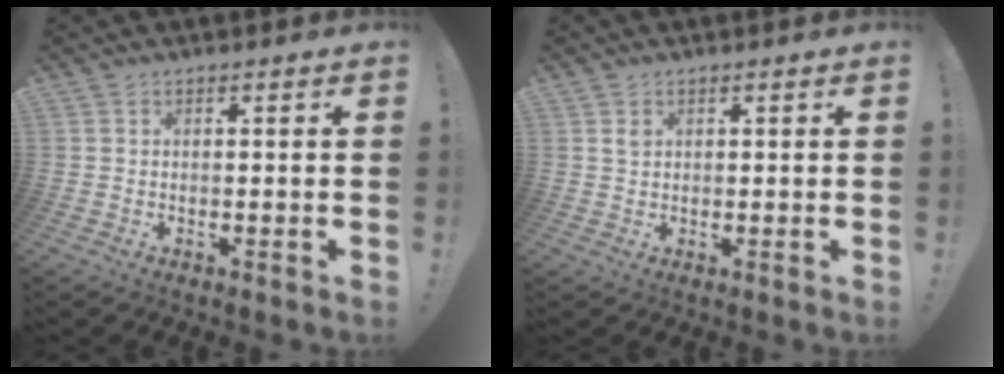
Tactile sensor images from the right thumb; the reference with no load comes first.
{"total": 1.6, "force": [0.9, 1.1, 0.7], "torque": [0.001, -0.006, 0.014]}